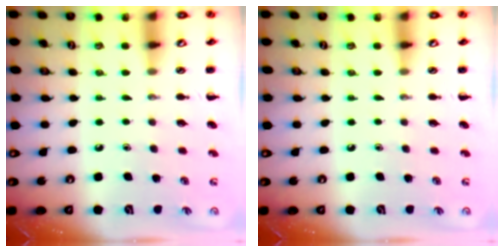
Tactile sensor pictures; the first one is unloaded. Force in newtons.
{"total": 0.0}